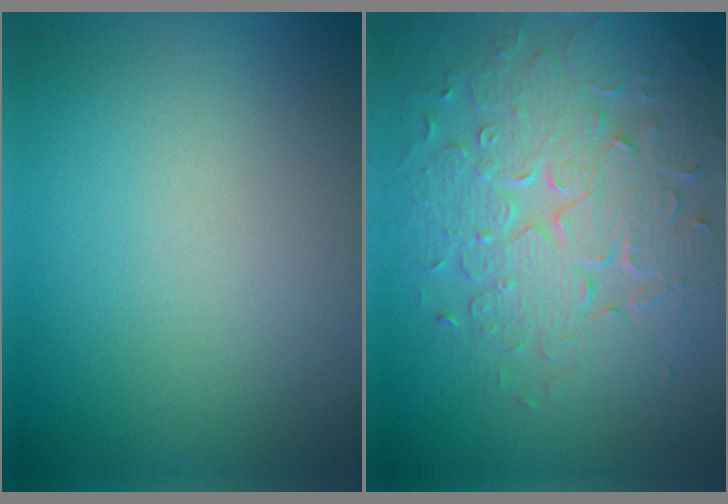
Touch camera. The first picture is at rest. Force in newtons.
{"total": 7.9, "press": 5.7, "slide": 5.5}